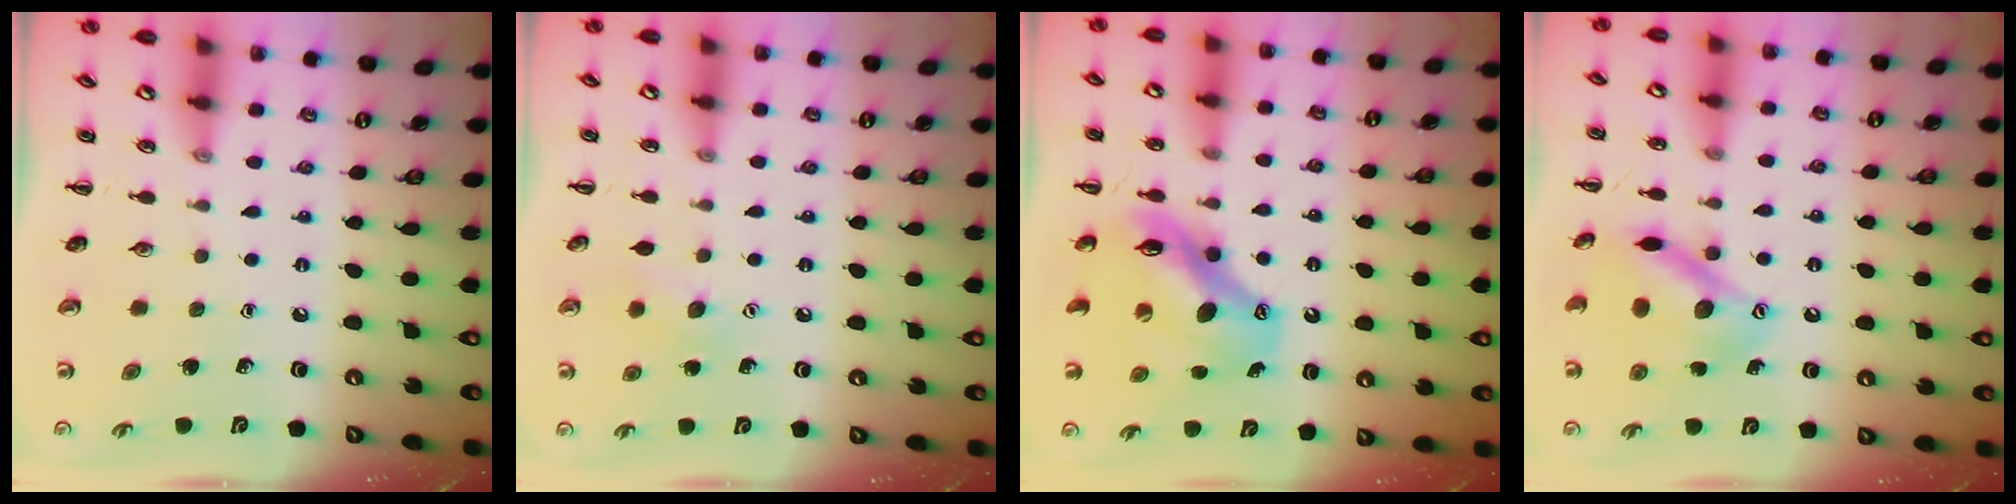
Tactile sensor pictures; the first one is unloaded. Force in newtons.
{"total": 7.6, "press": 7.4, "slide": 1.9}
{"total": 12.2, "press": 11.6, "slide": 3.5}
{"total": 14.3, "press": 14.3, "slide": 0.8}